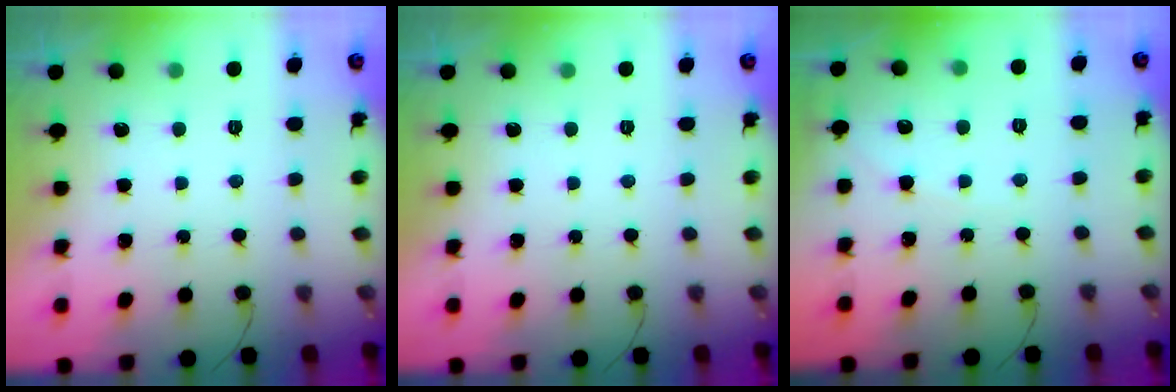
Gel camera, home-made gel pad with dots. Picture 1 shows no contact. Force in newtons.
{"total": 0.0}
{"total": 3.7, "press": 3.6, "slide": 0.8}